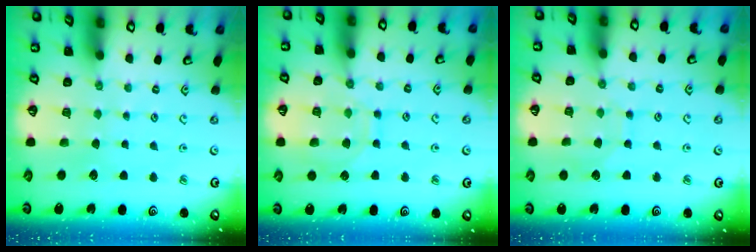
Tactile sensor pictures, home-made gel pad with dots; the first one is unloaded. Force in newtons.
{"total": 9.3, "press": 9.3, "slide": 0.8}
{"total": 6.2, "press": 6.2, "slide": 0.5}